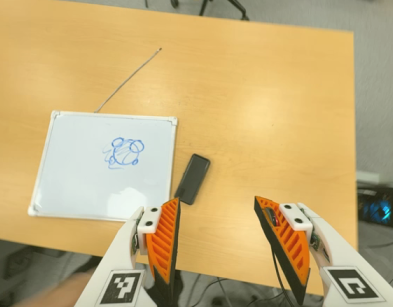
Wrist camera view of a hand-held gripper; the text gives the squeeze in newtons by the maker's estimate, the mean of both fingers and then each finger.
{"total": 0.0}